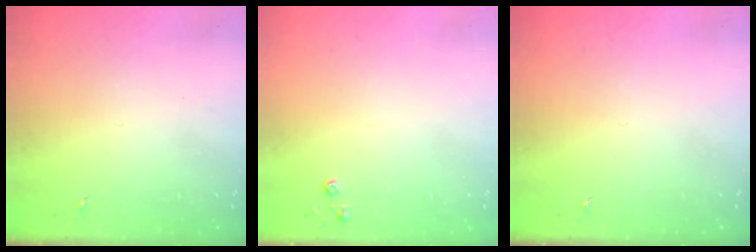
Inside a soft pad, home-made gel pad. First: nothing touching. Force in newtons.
{"total": 2.8, "press": 2.8, "slide": 0.3}
{"total": 0.0}